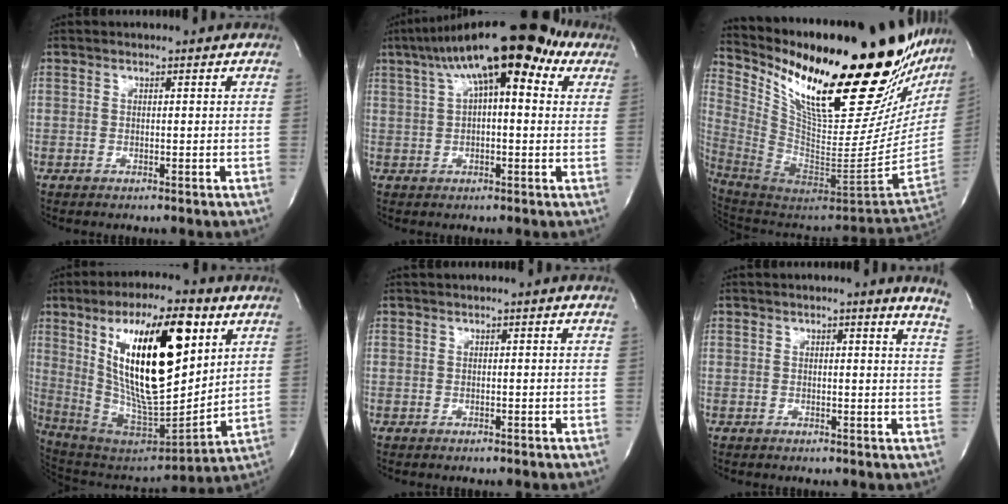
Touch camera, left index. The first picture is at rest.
{"total": 17.0, "force": [8.6, 5.3, 13.7], "torque": [-0.241, 0.062, 0.133]}
{"total": 36.0, "force": [24.7, 8.6, 24.7], "torque": [-0.382, -0.046, 0.377]}
{"total": 23.7, "force": [8.9, 6.3, 21.0], "torque": [-0.379, -0.006, 0.154]}
{"total": 1.1, "force": [0.9, -0.3, 0.5], "torque": [-0.013, 0.006, 0.022]}
{"total": 5.1, "force": [4.2, -0.9, 2.7], "torque": [-0.033, -0.031, 0.021]}